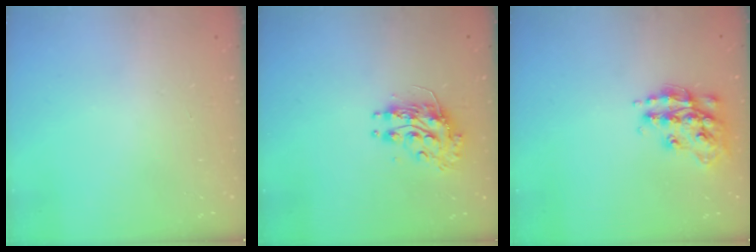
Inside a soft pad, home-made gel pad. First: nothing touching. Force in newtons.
{"total": 10.5, "press": 10.5, "slide": 0.3}
{"total": 15.9, "press": 15.9, "slide": 0.9}